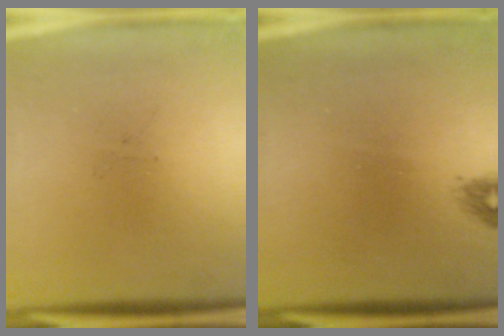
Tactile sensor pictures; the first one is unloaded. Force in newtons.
{"total": 0.9}